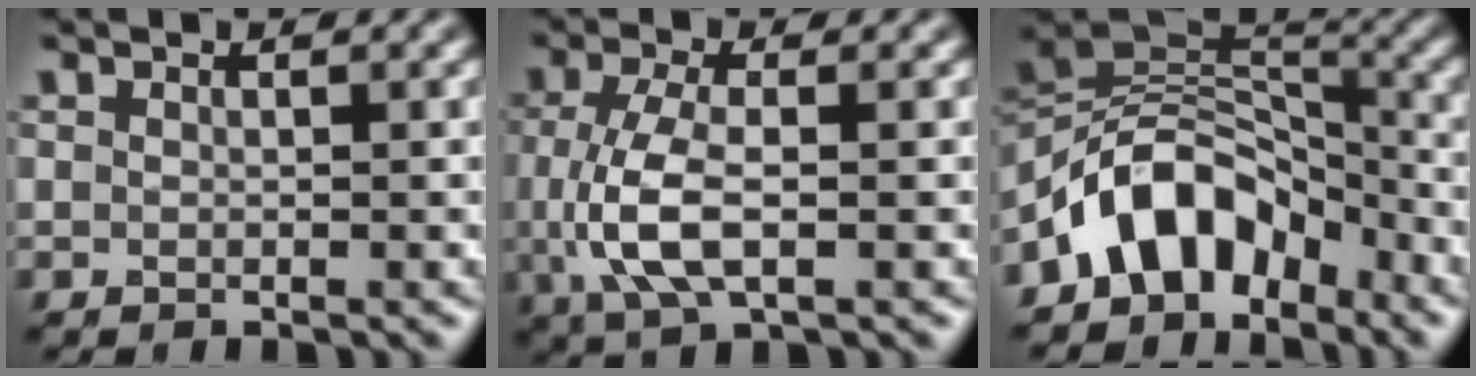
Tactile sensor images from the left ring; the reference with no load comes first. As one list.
[{"total": 5.6, "force": [-0.7, 2.3, 5.0], "torque": [-0.119, -0.007, -0.013]}, {"total": 7.9, "force": [-4.9, 4.7, 4.0], "torque": [-0.041, 0.013, -0.101]}]